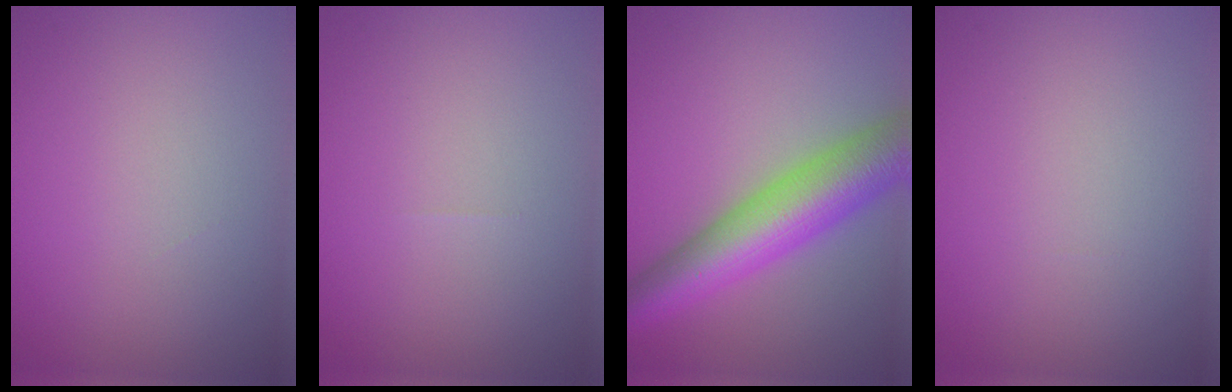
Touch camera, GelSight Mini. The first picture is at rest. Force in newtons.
{"total": 0.0}
{"total": 9.3, "press": 9.3, "slide": 0.1}
{"total": 0.0}